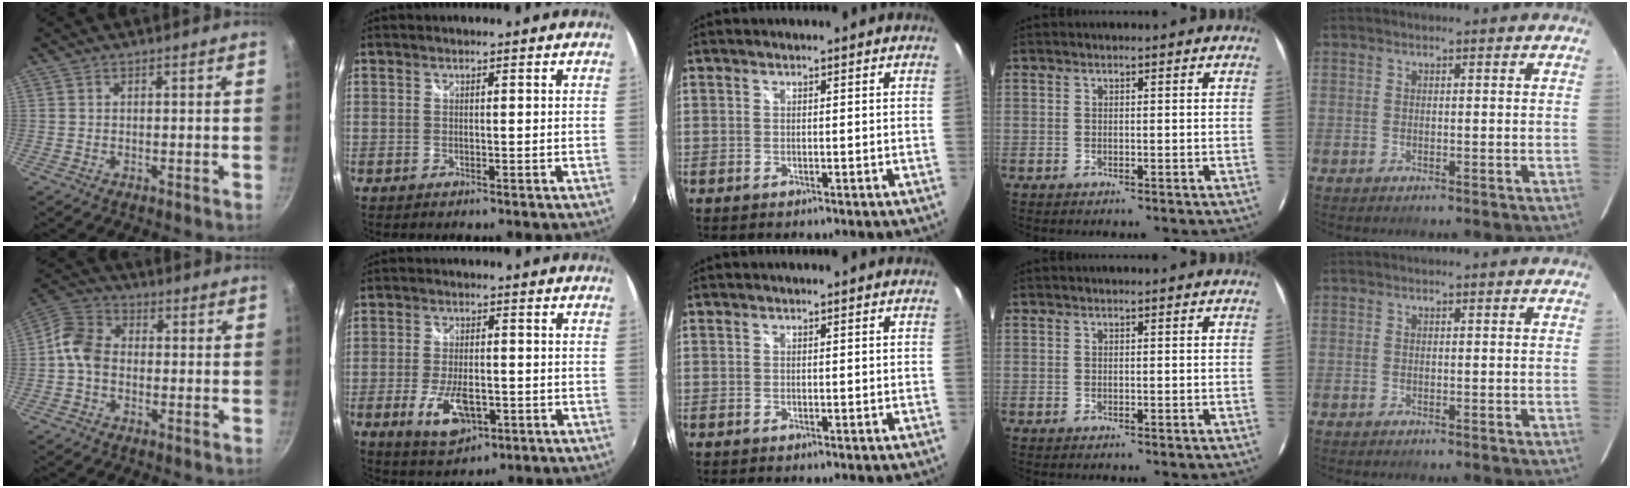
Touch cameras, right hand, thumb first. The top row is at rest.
{"thumb": {"total": 7.5, "force": [-1.0, 5.8, 4.6], "torque": [-0.074, 0.025, -0.040]}, "index": {"total": 8.5, "force": [-3.0, 4.0, 6.9], "torque": [-0.147, -0.013, -0.047]}}